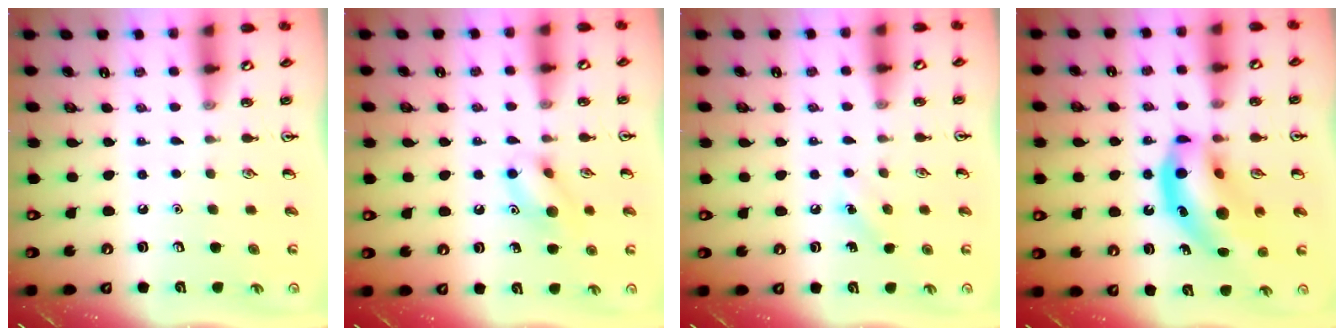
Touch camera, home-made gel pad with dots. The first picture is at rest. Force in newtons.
{"total": 9.5, "press": 9.5, "slide": 0.6}
{"total": 5.4, "press": 5.2, "slide": 1.5}
{"total": 16.0, "press": 15.3, "slide": 4.6}